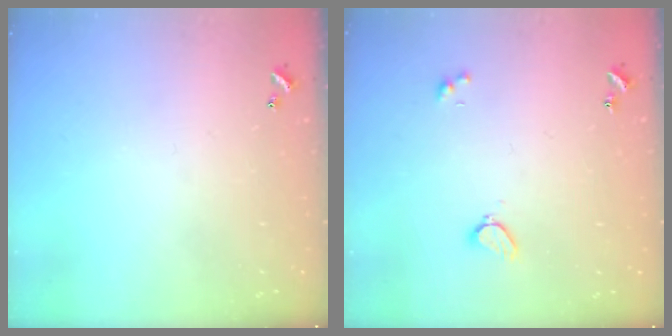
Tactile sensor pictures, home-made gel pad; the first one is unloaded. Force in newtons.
{"total": 2.1, "press": 2.0, "slide": 0.5}